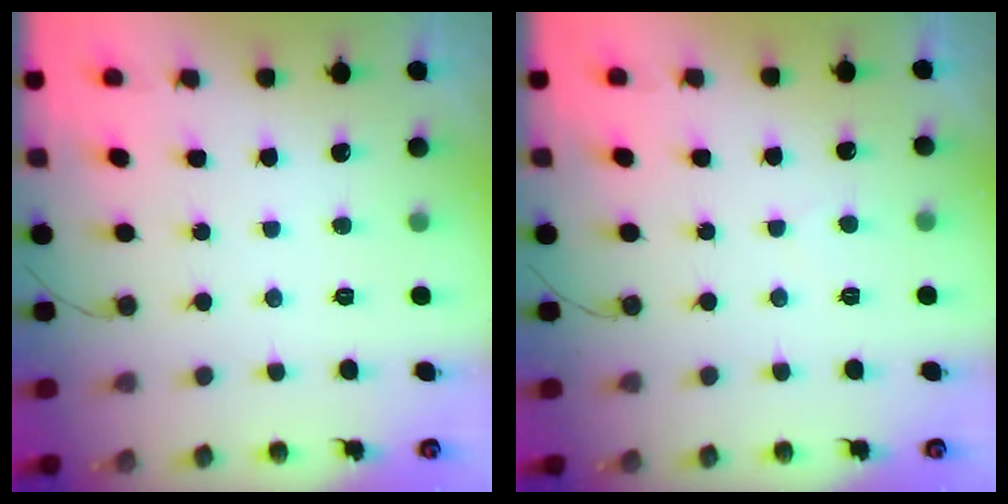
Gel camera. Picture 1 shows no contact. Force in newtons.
{"total": 3.0, "press": 3.0, "slide": 0.3}